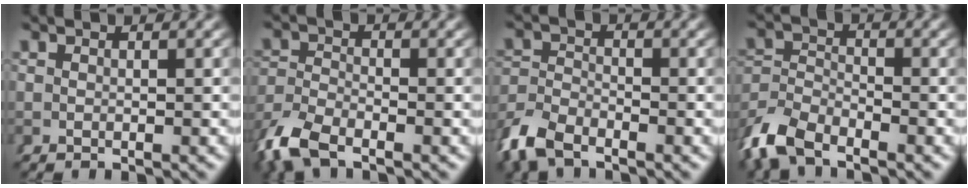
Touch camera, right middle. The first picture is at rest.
{"total": 4.0, "force": [-3.0, 1.9, 1.8], "torque": [-0.052, -0.015, -0.048]}
{"total": 4.5, "force": [-3.2, 2.7, 1.7], "torque": [-0.044, -0.013, -0.054]}
{"total": 5.2, "force": [-3.5, 3.1, 2.2], "torque": [-0.058, -0.025, -0.055]}